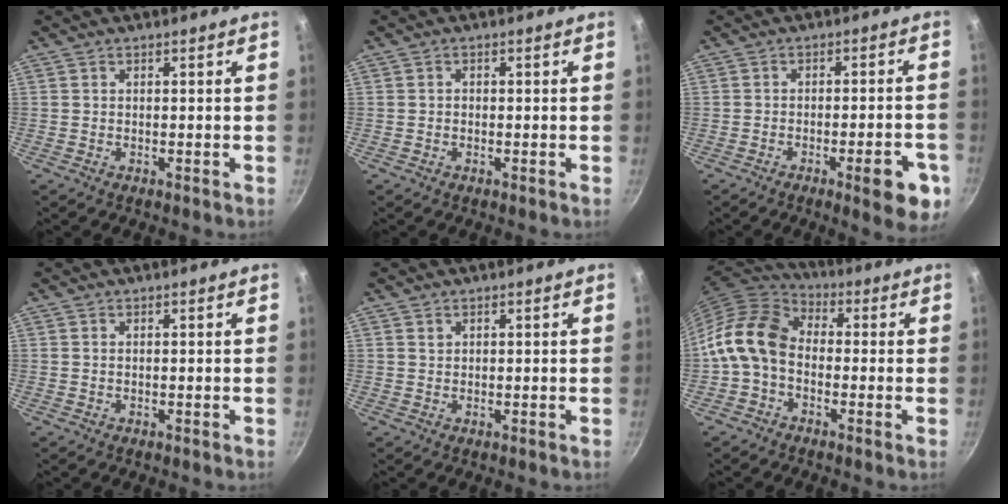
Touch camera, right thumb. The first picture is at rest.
{"total": 0.7, "force": [-0.1, 0.6, 0.3], "torque": [-0.006, 0.003, -0.002]}
{"total": 9.6, "force": [-4.2, 2.6, 8.2], "torque": [-0.086, 0.018, -0.050]}
{"total": 0.0}
{"total": 0.9, "force": [0.5, 0.7, 0.3], "torque": [-0.003, 0.001, 0.009]}
{"total": 11.7, "force": [-1.7, 8.5, 7.8], "torque": [-0.132, 0.037, -0.057]}